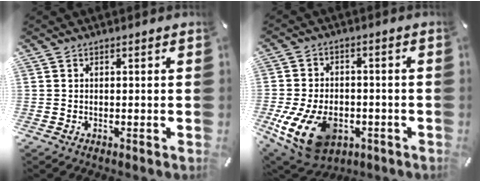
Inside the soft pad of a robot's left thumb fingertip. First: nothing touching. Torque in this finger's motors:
{"motor_torque": [2.11, 2.90, 1.57, 0.64, 0.24]}